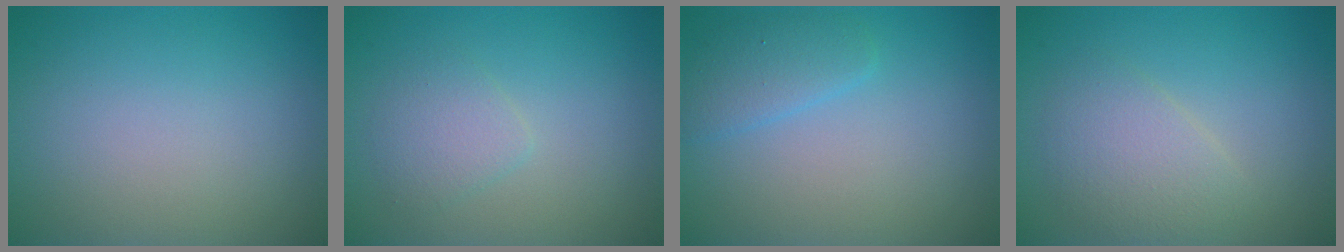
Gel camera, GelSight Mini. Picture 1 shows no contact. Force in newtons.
{"total": 1.9, "press": 1.9, "slide": 0.1}
{"total": 2.3, "press": 2.3, "slide": 0.2}
{"total": 3.0, "press": 3.0, "slide": 0.0}